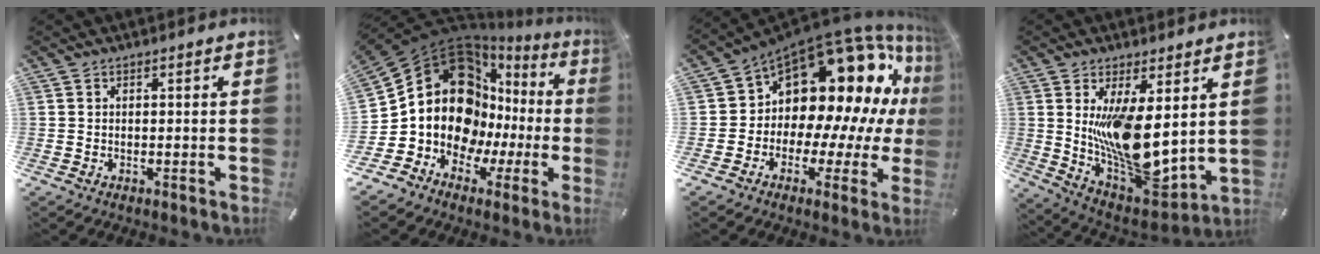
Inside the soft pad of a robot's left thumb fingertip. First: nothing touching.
{"total": 17.1, "force": [3.6, 13.9, 9.3], "torque": [-0.181, -0.062, 0.068]}
{"total": 16.4, "force": [8.3, 10.1, 9.9], "torque": [-0.142, -0.094, 0.144]}
{"total": 15.4, "force": [3.5, 7.3, 13.1], "torque": [-0.251, -0.050, 0.075]}